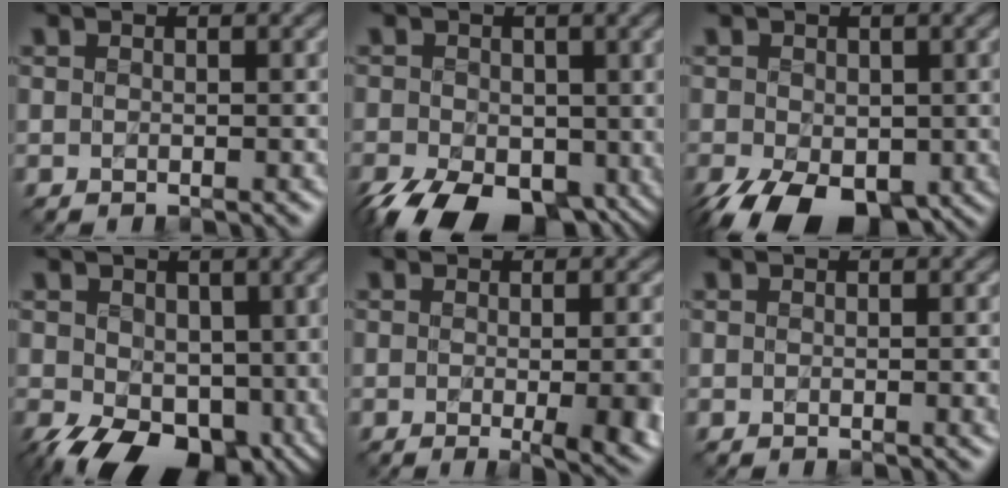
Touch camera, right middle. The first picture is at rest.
{"total": 10.5, "force": [-4.6, 6.1, 7.2], "torque": [-0.124, -0.039, -0.071]}
{"total": 8.5, "force": [-4.0, 4.7, 5.7], "torque": [-0.114, -0.031, -0.061]}
{"total": 10.7, "force": [-3.1, 6.7, 7.7], "torque": [-0.139, -0.035, -0.042]}
{"total": 7.2, "force": [-1.2, 2.8, 6.6], "torque": [-0.050, -0.007, -0.006]}
{"total": 1.6, "force": [0.0, 0.6, 1.5], "torque": [-0.010, -0.003, 0.001]}